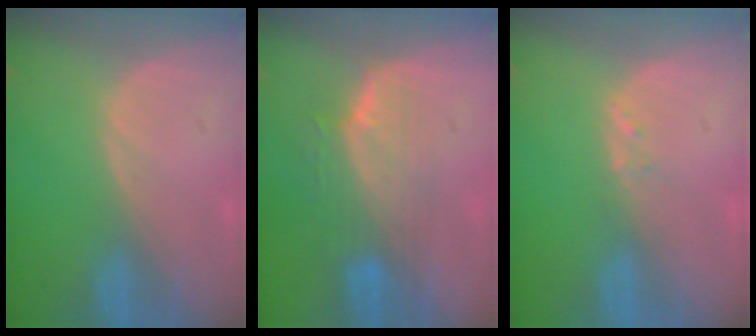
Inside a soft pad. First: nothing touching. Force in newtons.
{"total": 7.4, "press": 6.6, "slide": 3.3}
{"total": 1.0, "press": 1.0, "slide": 0.2}